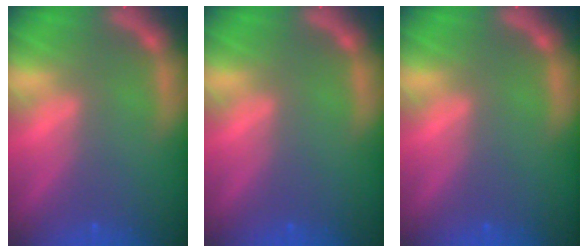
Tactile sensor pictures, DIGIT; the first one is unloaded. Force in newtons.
{"total": 0.0}
{"total": 0.0}